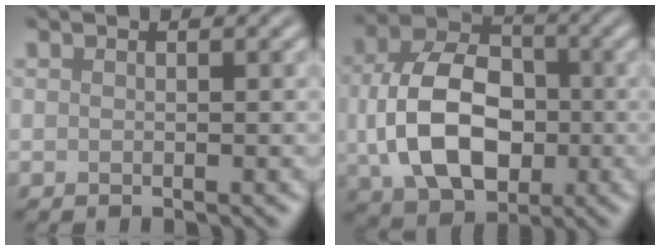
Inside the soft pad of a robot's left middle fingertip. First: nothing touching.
{"total": 10.1, "force": [-0.7, 7.1, 7.2], "torque": [-0.152, -0.002, -0.015]}